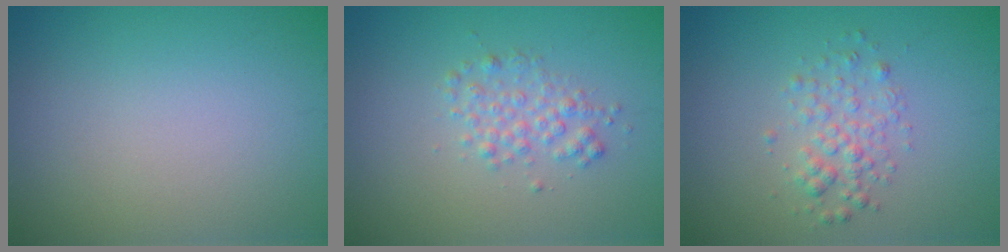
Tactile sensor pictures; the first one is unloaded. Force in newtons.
{"total": 2.0, "press": 2.0, "slide": 0.0}
{"total": 2.2, "press": 2.2, "slide": 0.1}